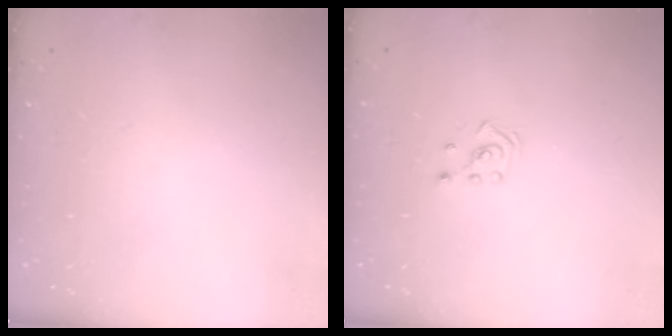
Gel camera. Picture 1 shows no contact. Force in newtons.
{"total": 2.1, "press": 1.9, "slide": 0.8}